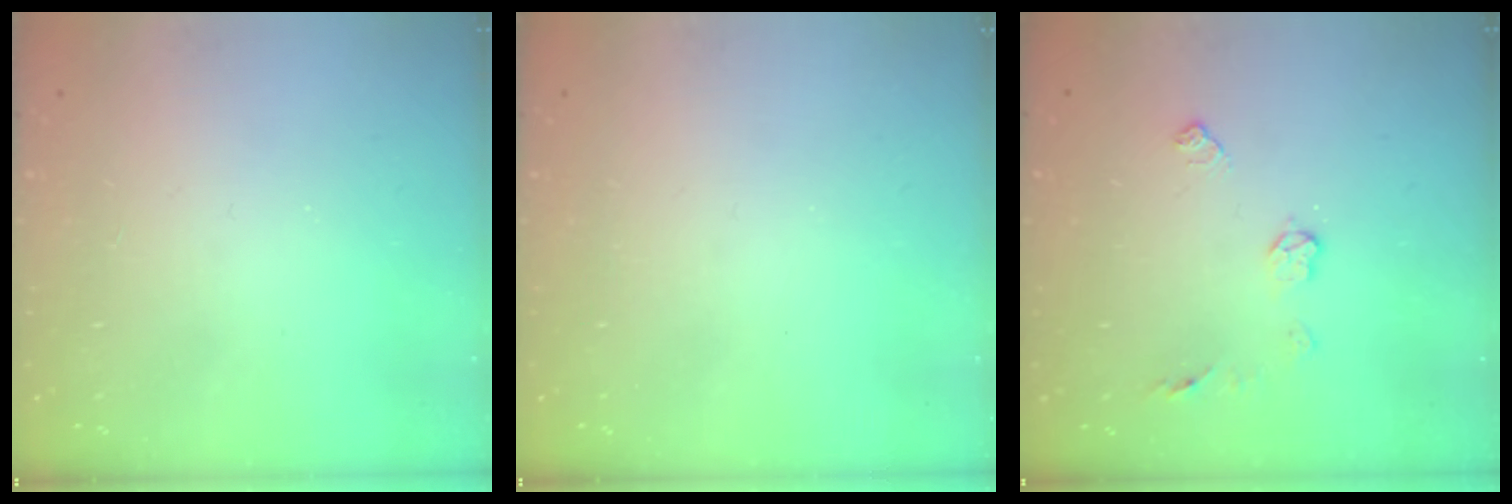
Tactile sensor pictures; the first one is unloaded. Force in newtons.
{"total": 0.0}
{"total": 6.3, "press": 6.3, "slide": 0.3}